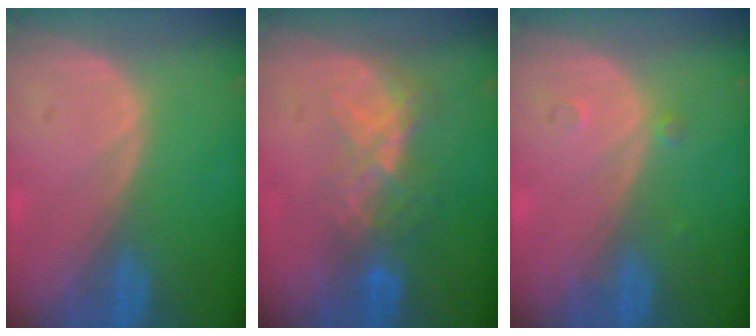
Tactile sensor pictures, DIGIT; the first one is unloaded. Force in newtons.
{"total": 6.4, "press": 5.6, "slide": 3.1}
{"total": 0.8, "press": 0.8, "slide": 0.1}